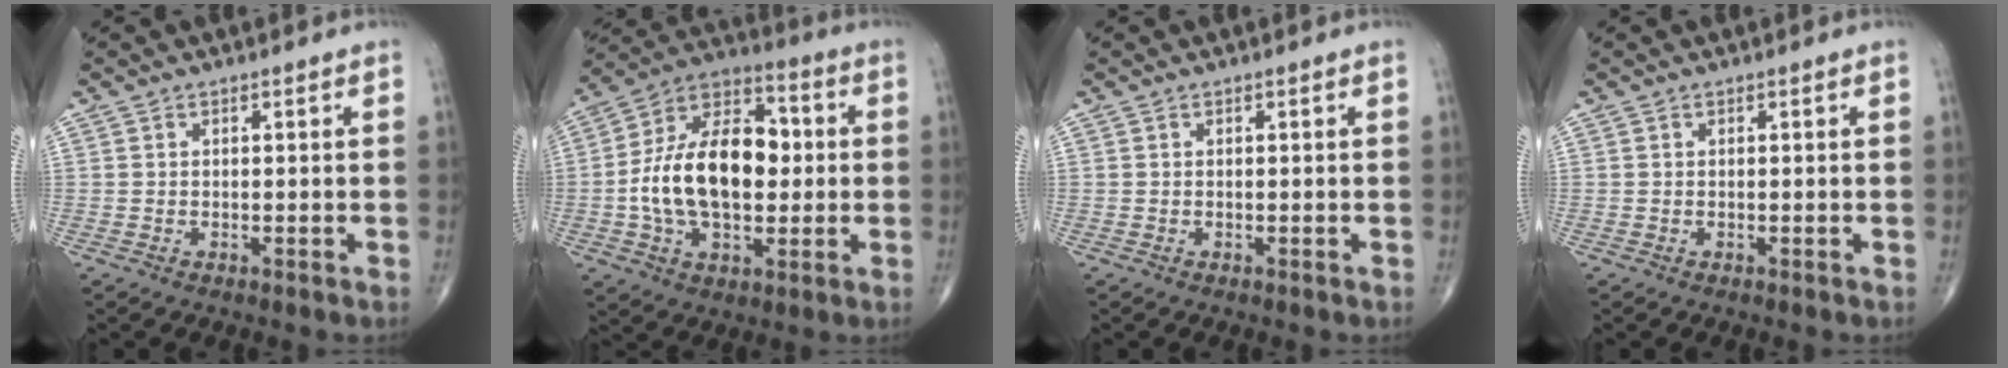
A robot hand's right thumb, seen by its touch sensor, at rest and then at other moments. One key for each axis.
{"total": 20.6, "fx": -0.4, "fy": 12.5, "fz": 16.3, "tx": -0.263, "ty": 0.029, "tz": -0.008}
{"total": 0.0}
{"total": 0.0}